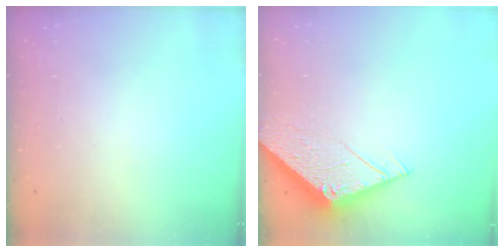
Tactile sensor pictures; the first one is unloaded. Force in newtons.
{"total": 4.7, "press": 4.7, "slide": 0.3}